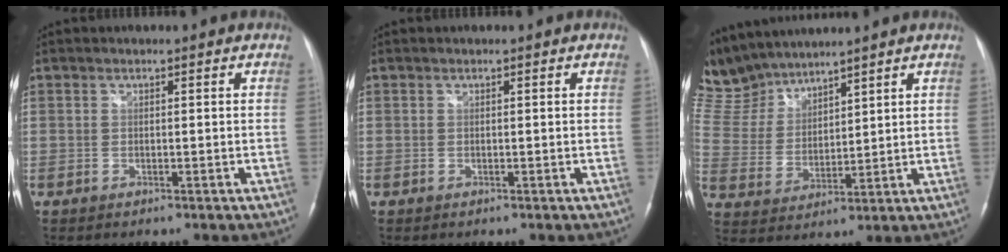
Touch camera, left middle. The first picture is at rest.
{"total": 0.0}
{"total": 10.9, "force": [10.4, 2.5, 2.0], "torque": [-0.065, 0.015, 0.226]}